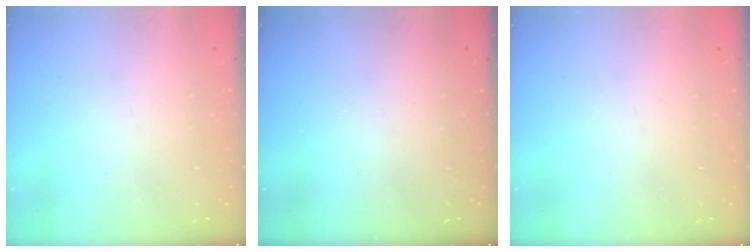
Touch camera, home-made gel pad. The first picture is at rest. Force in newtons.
{"total": 0.0}
{"total": 0.0}